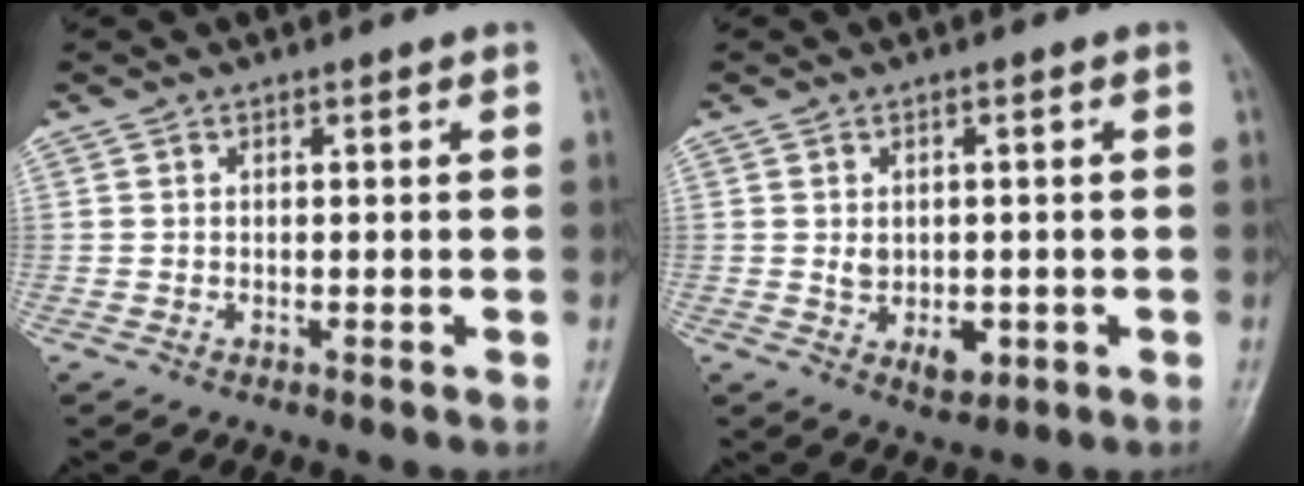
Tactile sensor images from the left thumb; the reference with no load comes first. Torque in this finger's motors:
{"motor_torque": [0.08, 0.10, 0.24, -0.18, 0.02]}